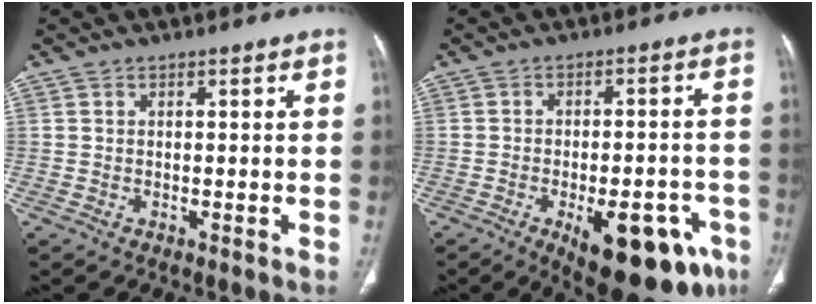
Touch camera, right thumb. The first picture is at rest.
{"total": 18.5, "force": [-8.7, 7.9, 14.4], "torque": [-0.127, 0.027, -0.102]}